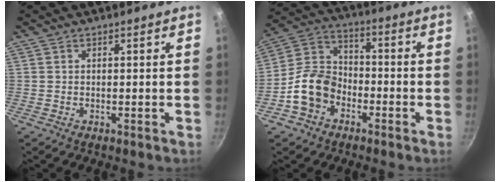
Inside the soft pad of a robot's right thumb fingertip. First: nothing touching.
{"total": 11.5, "force": [-4.8, 8.6, 5.9], "torque": [-0.080, 0.048, -0.106]}